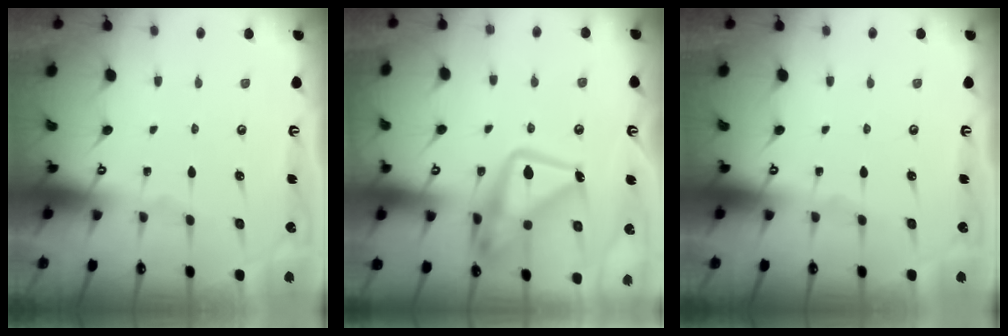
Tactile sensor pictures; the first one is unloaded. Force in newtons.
{"total": 17.7, "press": 17.6, "slide": 1.9}
{"total": 0.0}